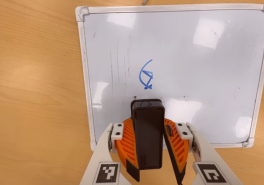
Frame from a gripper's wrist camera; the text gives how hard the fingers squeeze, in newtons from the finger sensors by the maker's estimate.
{"total": 8.6, "left": 8.9, "right": 8.2}